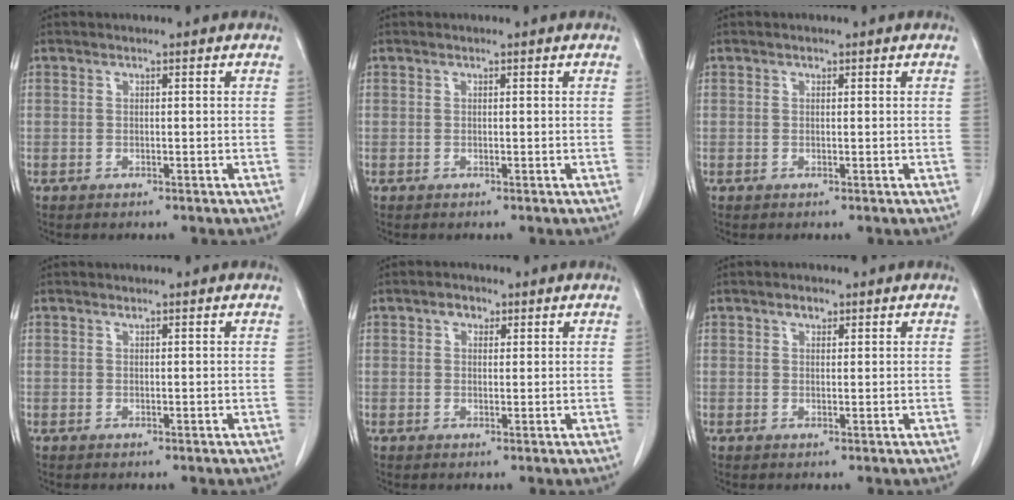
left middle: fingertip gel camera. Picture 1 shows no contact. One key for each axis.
{"total": 0.0}
{"total": 0.0}
{"total": 0.0}
{"total": 1.9, "fx": 1.1, "fy": 1.3, "fz": 0.9, "tx": -0.017, "ty": 0.006, "tz": 0.016}
{"total": 1.2, "fx": 0.8, "fy": 0.7, "fz": 0.5, "tx": -0.007, "ty": -0.001, "tz": 0.012}